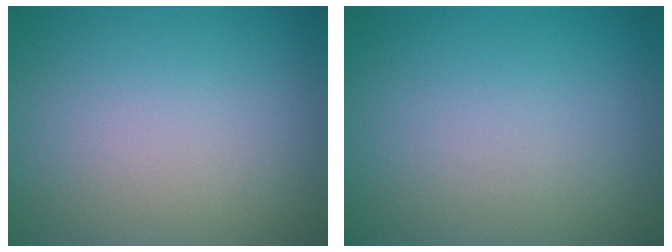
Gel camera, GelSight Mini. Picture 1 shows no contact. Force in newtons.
{"total": 0.0}